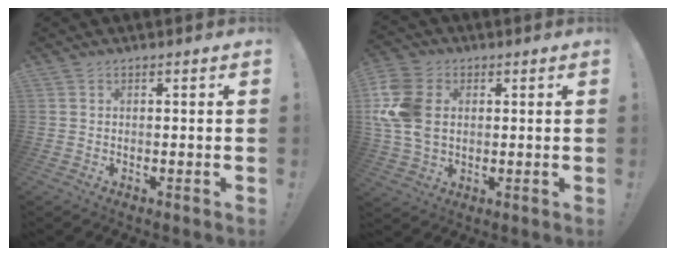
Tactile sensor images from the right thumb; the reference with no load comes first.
{"total": 15.1, "force": [2.1, 11.1, 10.0], "torque": [-0.215, -0.007, 0.040]}